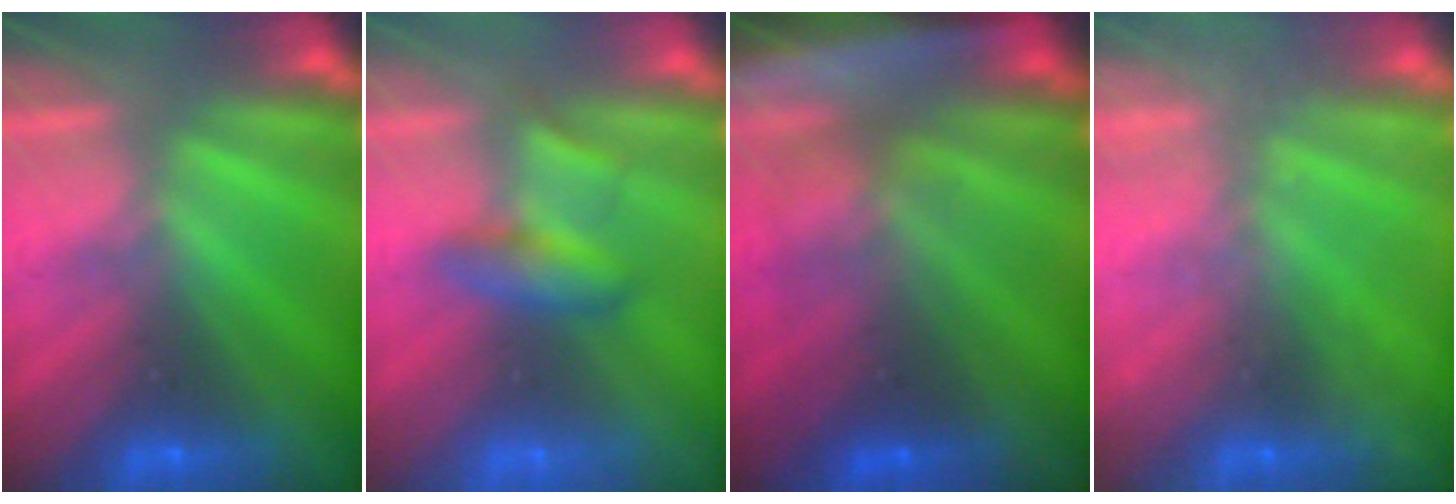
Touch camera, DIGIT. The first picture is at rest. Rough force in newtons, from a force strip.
{"total": 2.2}
{"total": 5.7}
{"total": 2.2}